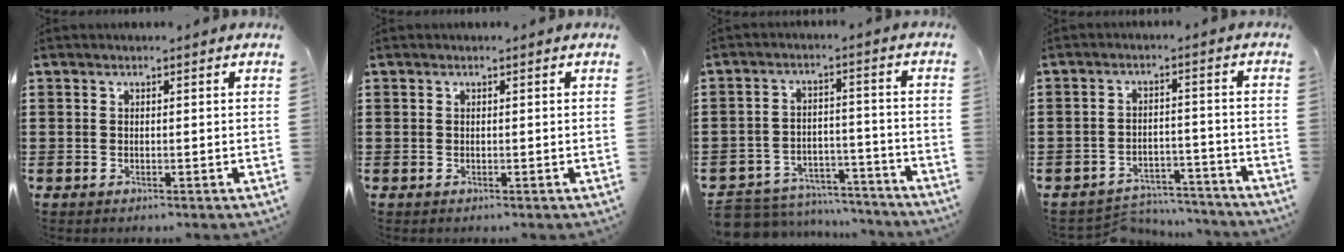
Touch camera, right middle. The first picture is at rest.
{"total": 0.0}
{"total": 6.9, "force": [-6.7, 1.5, 0.7], "torque": [-0.018, 0.019, -0.136]}
{"total": 4.5, "force": [-4.4, 0.8, 0.3], "torque": [-0.015, 0.005, -0.095]}